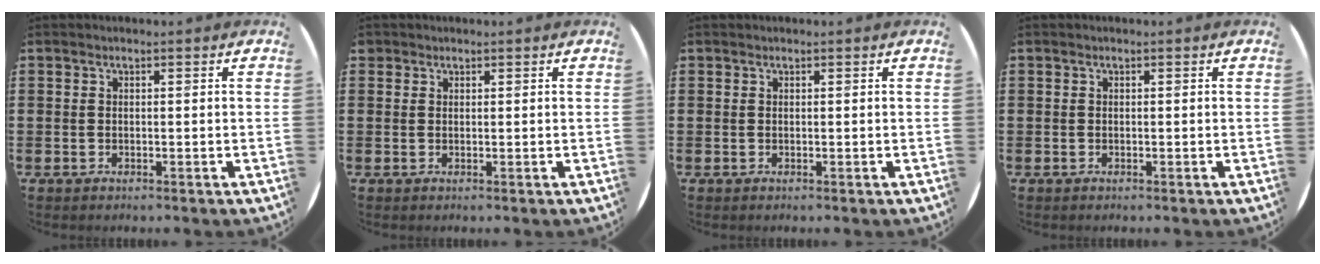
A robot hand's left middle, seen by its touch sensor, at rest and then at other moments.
{"total": 0.7, "force": [0.6, 0.4, -0.1], "torque": [0.001, 0.003, 0.012]}
{"total": 0.0}
{"total": 0.0}